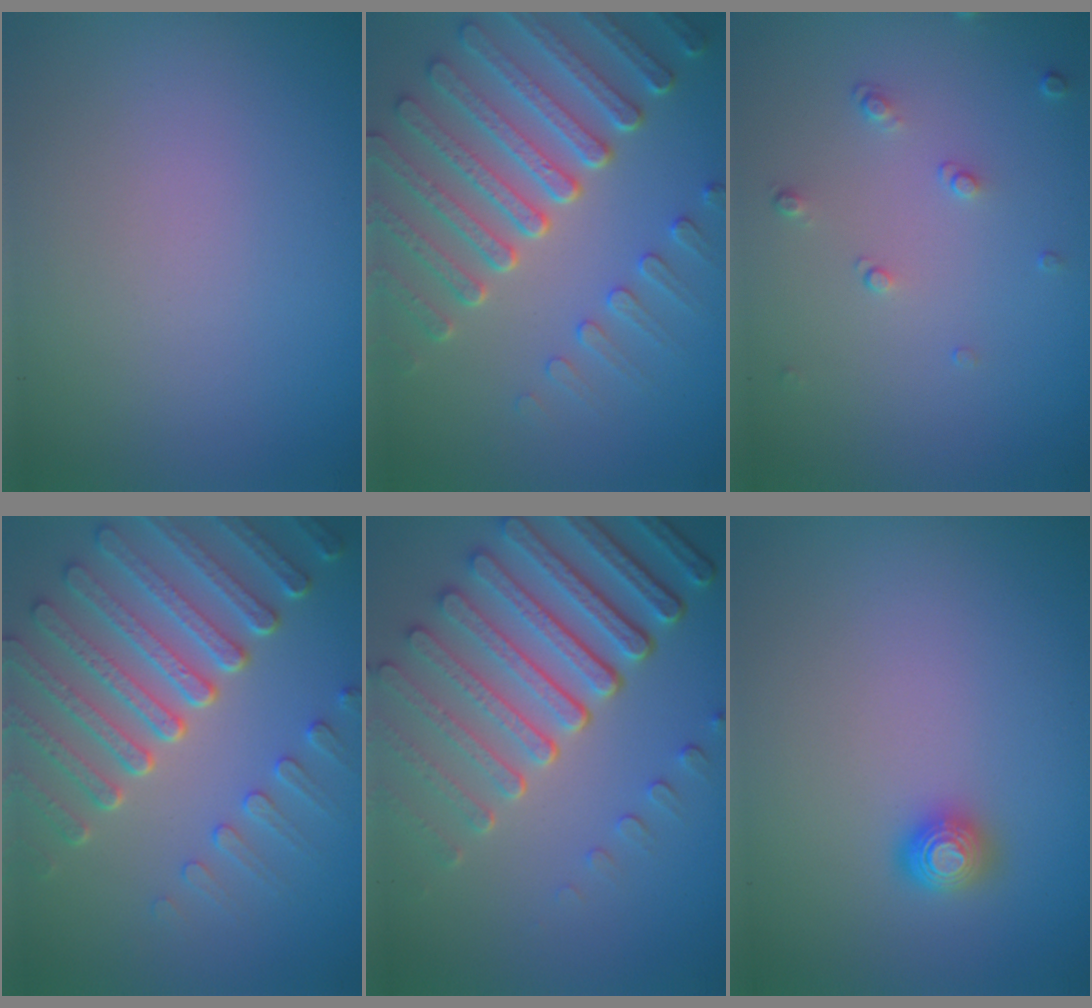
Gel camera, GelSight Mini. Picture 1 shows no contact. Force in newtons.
{"total": 7.3, "press": 5.7, "slide": 4.6}
{"total": 1.1, "press": 0.8, "slide": 0.8}
{"total": 7.5, "press": 5.7, "slide": 4.8}
{"total": 7.9, "press": 5.7, "slide": 5.4}
{"total": 1.4, "press": 1.4, "slide": 0.4}